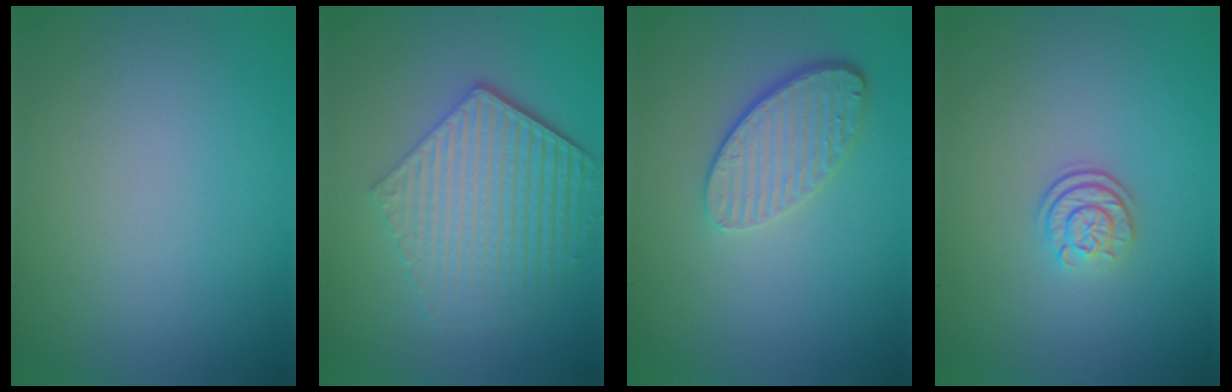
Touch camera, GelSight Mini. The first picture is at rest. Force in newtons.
{"total": 6.2, "press": 4.5, "slide": 4.2}
{"total": 3.6, "press": 2.8, "slide": 2.3}
{"total": 2.4, "press": 1.8, "slide": 1.5}